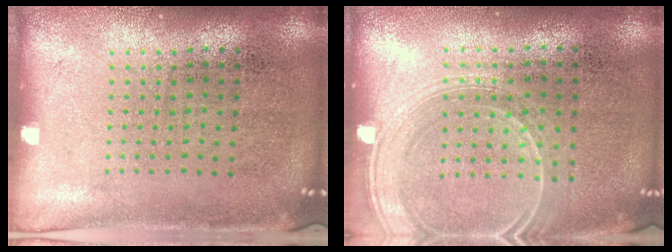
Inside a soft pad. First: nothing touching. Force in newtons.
{"total": 1.8, "press": 1.7, "slide": 0.6}